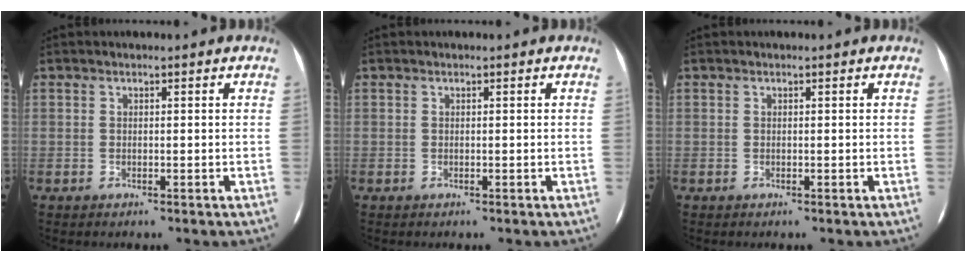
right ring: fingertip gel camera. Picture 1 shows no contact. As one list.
[{"total": 0.0}, {"total": 0.0}]